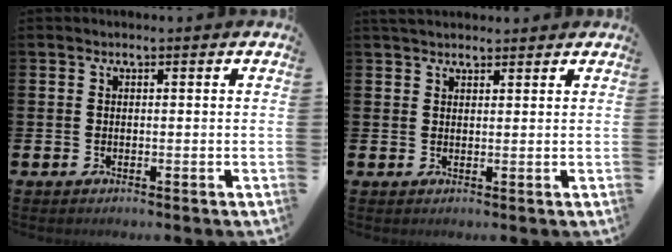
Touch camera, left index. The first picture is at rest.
{"total": 2.4, "force": [2.2, 0.8, 0.5], "torque": [0.001, -0.005, 0.039]}